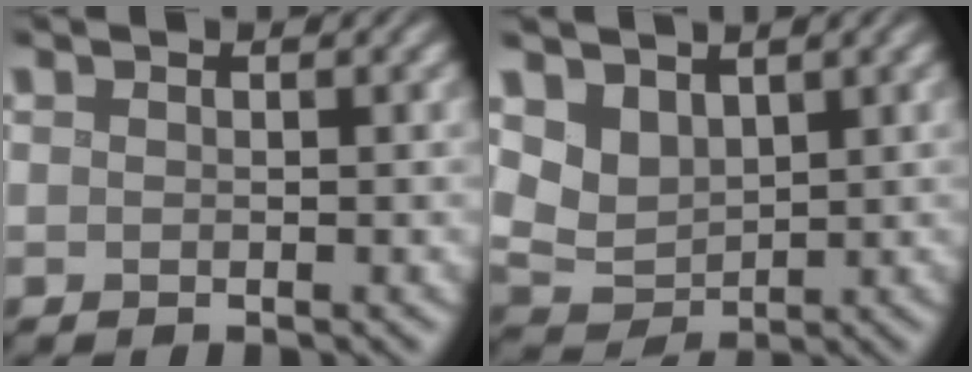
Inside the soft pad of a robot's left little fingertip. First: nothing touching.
{"total": 3.3, "force": [2.0, 2.2, 1.4], "torque": [-0.035, -0.009, 0.037]}